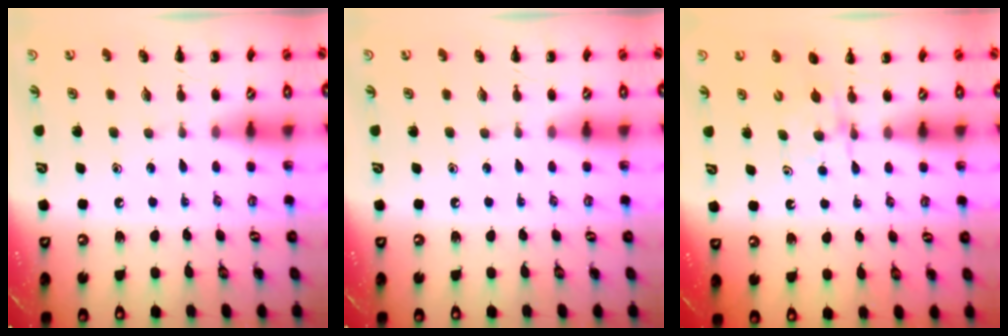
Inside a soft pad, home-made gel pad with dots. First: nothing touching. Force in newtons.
{"total": 0.0}
{"total": 4.1, "press": 3.9, "slide": 1.4}